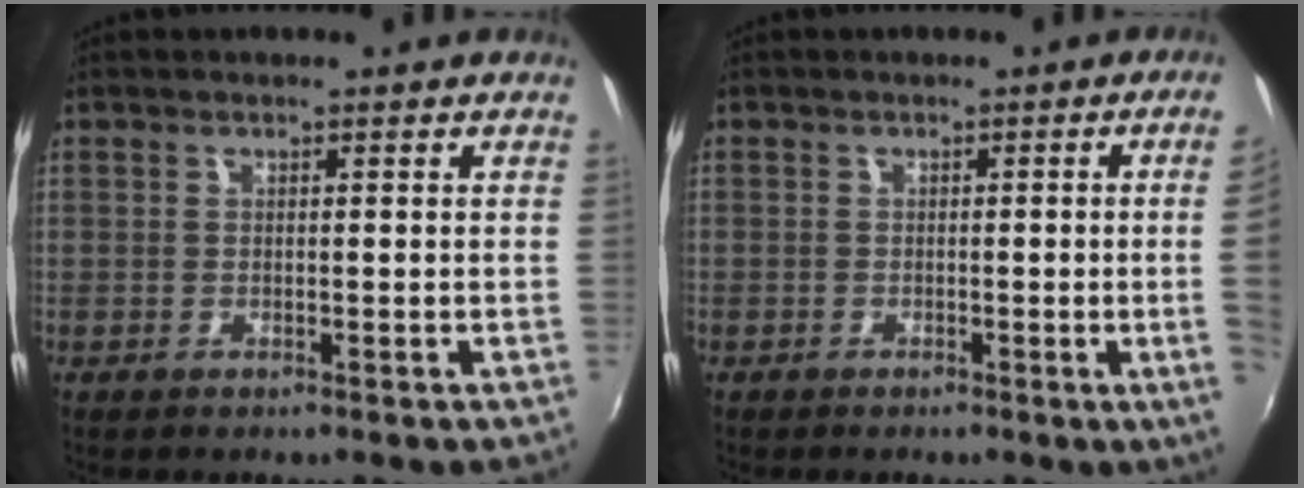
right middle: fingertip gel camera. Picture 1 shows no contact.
{"total": 4.1, "force": [-0.1, -1.7, 3.7], "torque": [-0.056, -0.011, 0.001]}